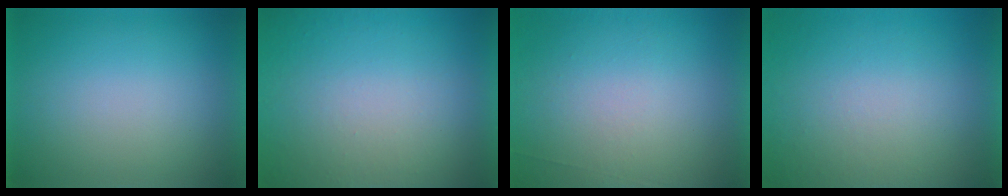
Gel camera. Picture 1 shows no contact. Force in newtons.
{"total": 7.8}
{"total": 6.9}
{"total": 8.6}